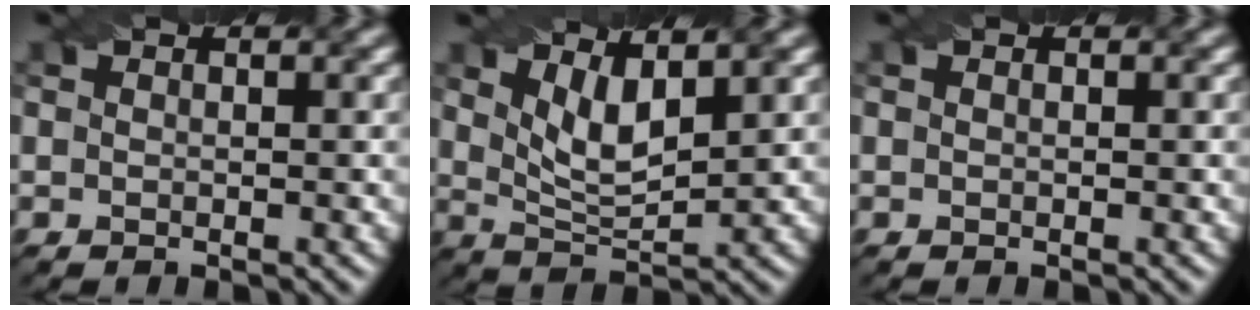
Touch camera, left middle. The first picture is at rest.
{"total": 4.0, "force": [2.0, 1.4, 3.2], "torque": [-0.069, -0.008, 0.041]}
{"total": 0.0}